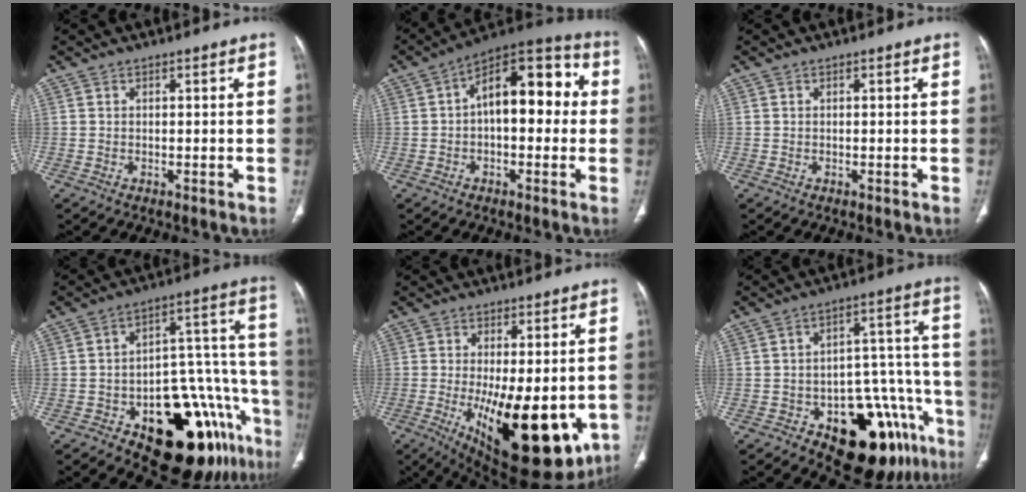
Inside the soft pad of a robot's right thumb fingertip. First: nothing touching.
{"total": 15.8, "force": [1.1, 8.4, 13.4], "torque": [-0.161, 0.046, 0.006]}
{"total": 0.0}
{"total": 23.0, "force": [-12.2, 9.9, 16.8], "torque": [-0.147, 0.094, -0.162]}
{"total": 20.6, "force": [-5.1, 8.2, 18.1], "torque": [-0.240, -0.032, -0.050]}
{"total": 20.0, "force": [-10.9, 9.2, 14.0], "torque": [-0.104, 0.086, -0.141]}